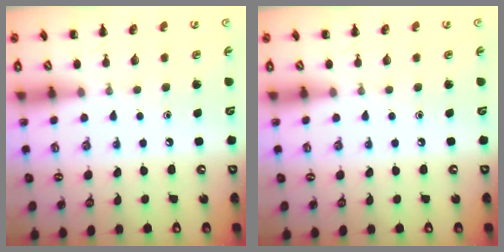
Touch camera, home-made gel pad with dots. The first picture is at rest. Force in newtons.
{"total": 0.0}